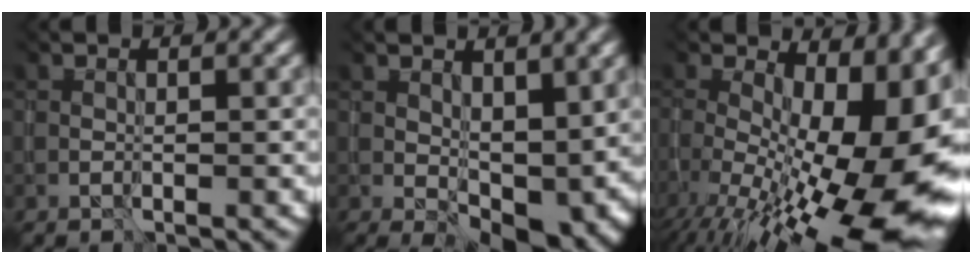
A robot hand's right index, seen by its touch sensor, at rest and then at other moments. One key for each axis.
{"total": 6.6, "fx": 0.8, "fy": 4.2, "fz": 5.0, "tx": -0.073, "ty": -0.031, "tz": 0.051}
{"total": 17.3, "fx": -4.7, "fy": 8.5, "fz": 14.4, "tx": -0.197, "ty": -0.031, "tz": -0.034}